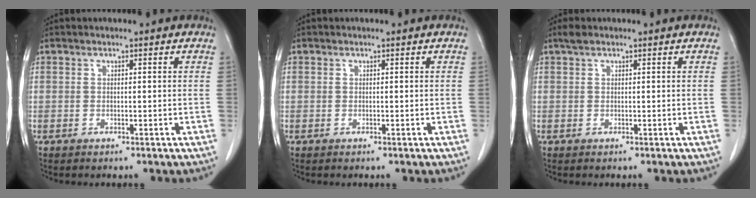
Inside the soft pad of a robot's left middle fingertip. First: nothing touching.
{"total": 0.0}
{"total": 1.3, "force": [1.0, 0.4, 0.7], "torque": [-0.017, 0.014, 0.018]}